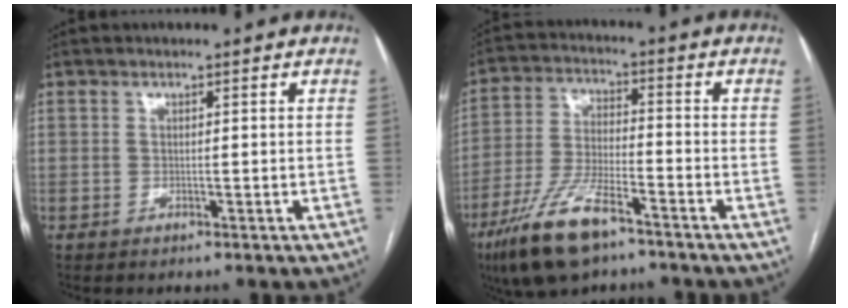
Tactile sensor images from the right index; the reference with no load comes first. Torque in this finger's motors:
{"motor_torque": [0.98, -0.84, 0.44, 0.10]}